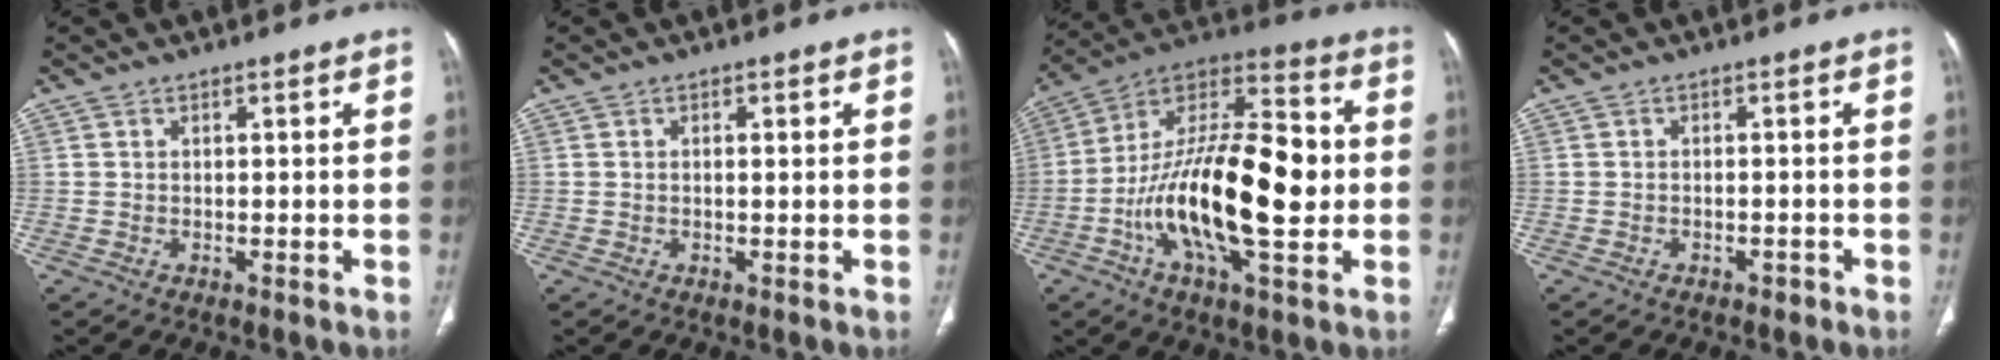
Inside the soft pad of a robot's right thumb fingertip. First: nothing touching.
{"total": 0.9, "force": [0.3, 0.2, 0.8], "torque": [-0.016, 0.002, 0.004]}
{"total": 25.3, "force": [-3.0, 10.2, 23.0], "torque": [-0.390, 0.025, -0.054]}
{"total": 1.2, "force": [-0.9, 0.7, 0.4], "torque": [-0.010, 0.005, -0.012]}